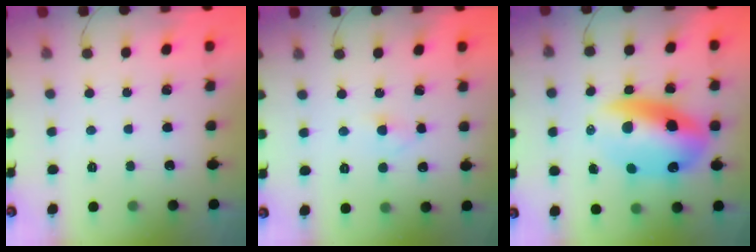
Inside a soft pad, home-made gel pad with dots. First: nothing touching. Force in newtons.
{"total": 2.5, "press": 2.3, "slide": 1.0}
{"total": 17.0, "press": 16.4, "slide": 4.3}